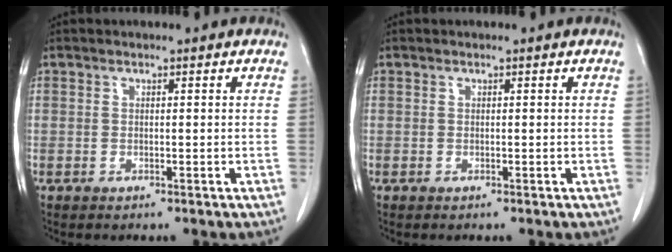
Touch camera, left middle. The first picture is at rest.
{"total": 0.0}